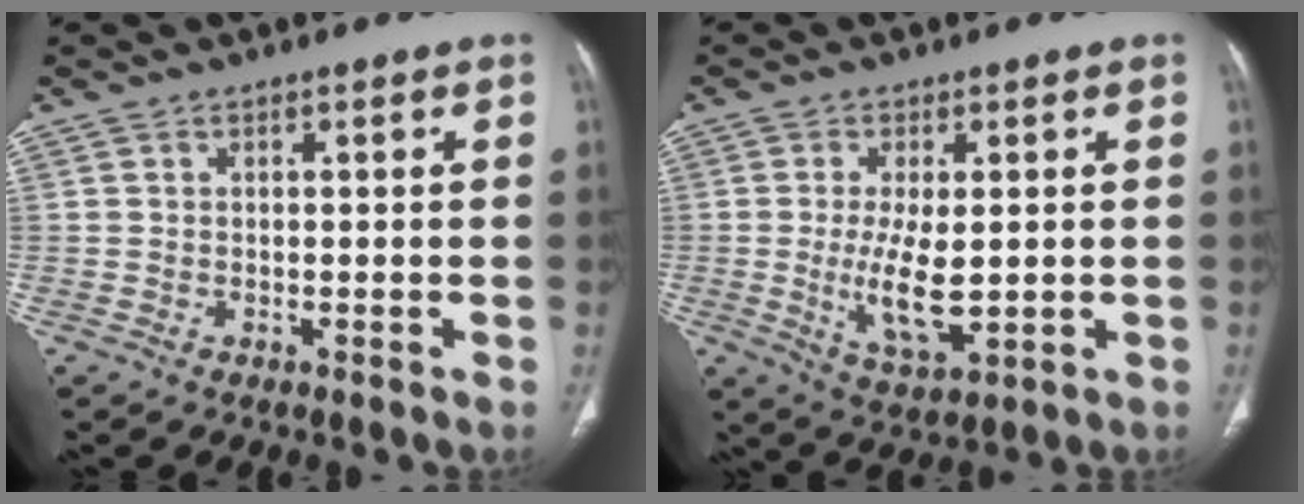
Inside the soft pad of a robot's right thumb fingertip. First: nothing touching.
{"total": 9.2, "force": [-0.5, 4.0, 8.3], "torque": [-0.148, -0.020, 0.002]}